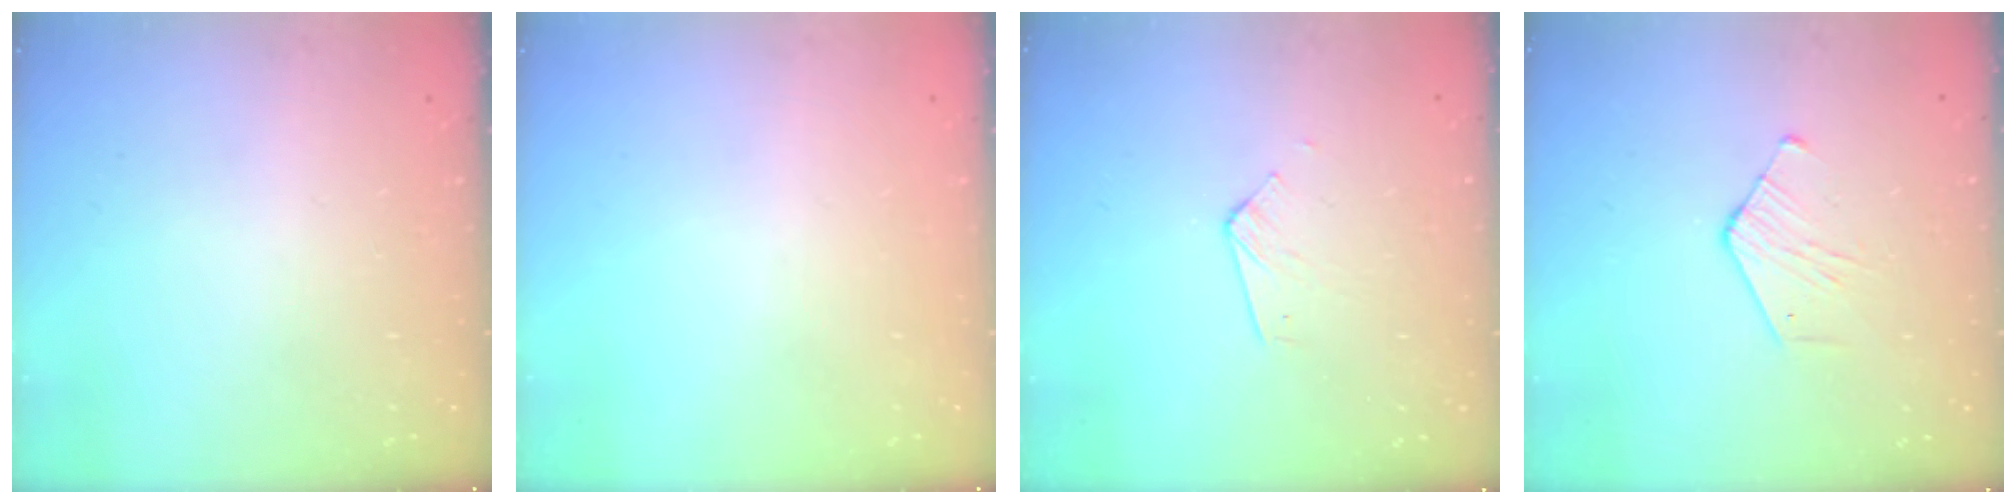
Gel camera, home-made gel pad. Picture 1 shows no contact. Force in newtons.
{"total": 0.0}
{"total": 3.1, "press": 3.1, "slide": 0.2}
{"total": 4.3, "press": 4.3, "slide": 0.4}